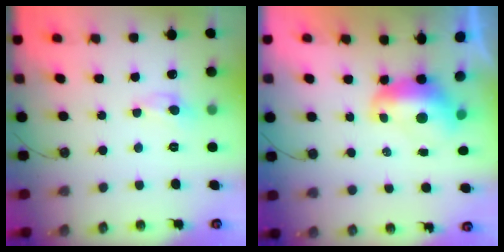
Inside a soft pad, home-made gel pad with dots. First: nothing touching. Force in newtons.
{"total": 1.8, "press": 1.6, "slide": 0.8}